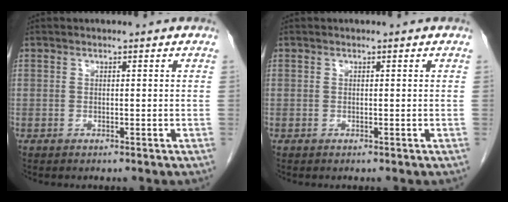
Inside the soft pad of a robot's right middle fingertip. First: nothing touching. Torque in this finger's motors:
{"motor_torque": [-0.36, -0.10, -0.03, -0.01]}